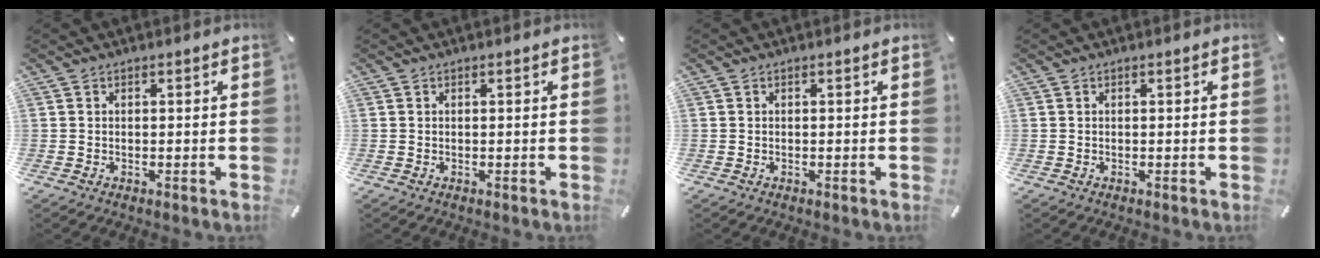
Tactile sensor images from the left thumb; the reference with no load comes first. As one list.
[{"total": 0.0}, {"total": 0.0}, {"total": 0.0}]